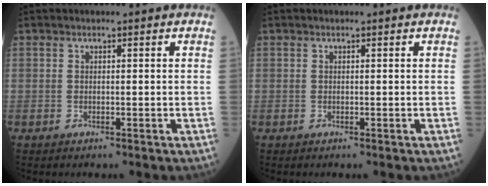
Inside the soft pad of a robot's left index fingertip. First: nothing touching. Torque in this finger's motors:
{"motor_torque": [0.00, 0.00, 0.02, 0.00]}